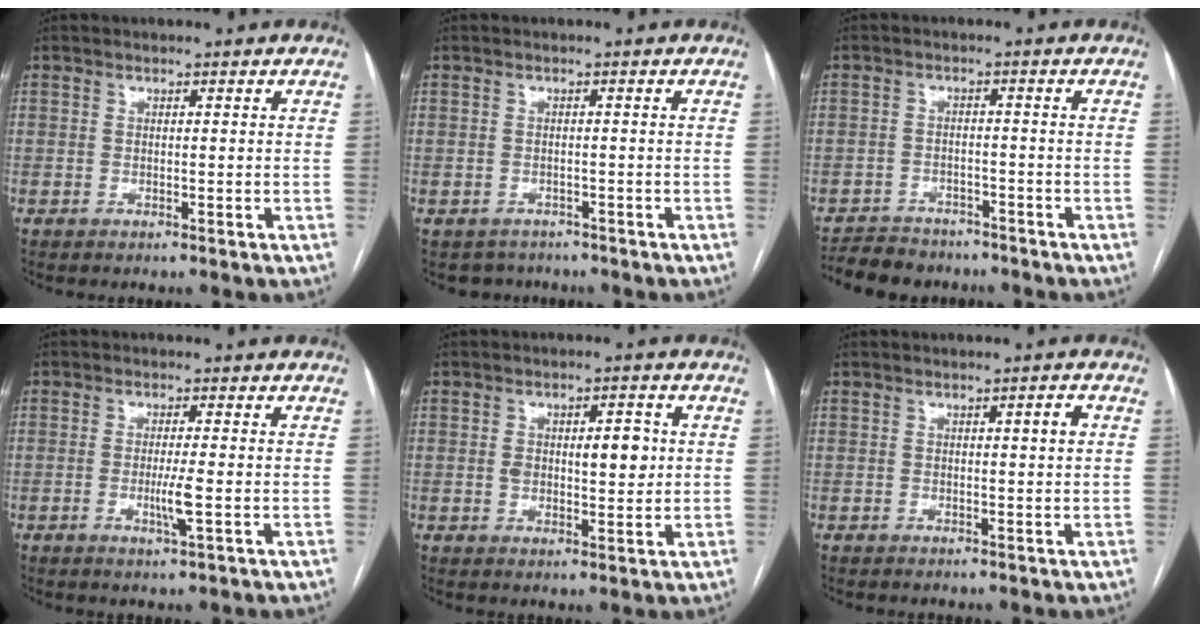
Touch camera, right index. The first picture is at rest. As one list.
[{"total": 3.2, "force": [-2.6, 1.9, -0.4], "torque": [0.004, 0.006, -0.037]}, {"total": 8.5, "force": [-7.6, 3.5, 1.8], "torque": [-0.028, -0.002, -0.111]}, {"total": 3.3, "force": [-0.8, -0.3, 3.2], "torque": [-0.063, -0.007, -0.013]}, {"total": 6.7, "force": [0.9, 2.9, 6.0], "torque": [-0.089, 0.011, 0.021]}, {"total": 1.7, "force": [0.4, 0.2, 1.7], "torque": [-0.024, 0.003, 0.006]}]